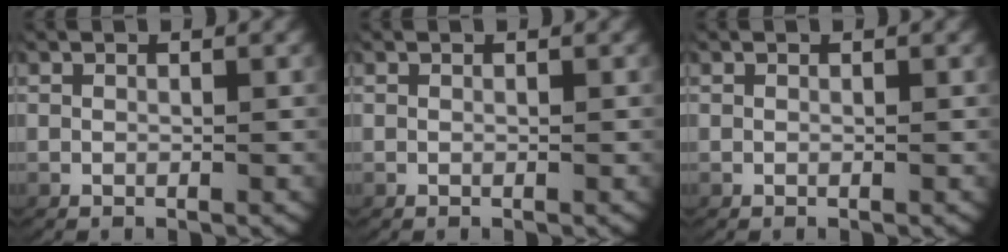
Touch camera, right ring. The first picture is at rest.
{"total": 0.0}
{"total": 0.0}